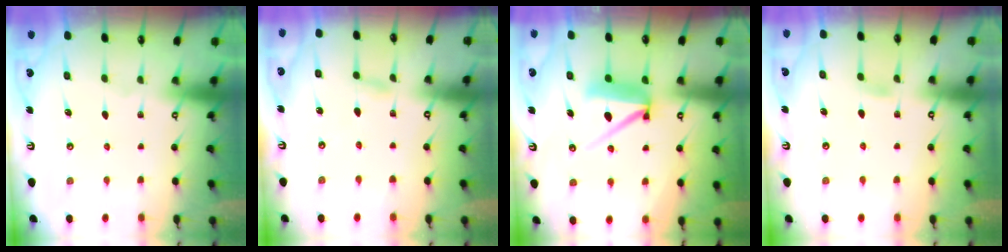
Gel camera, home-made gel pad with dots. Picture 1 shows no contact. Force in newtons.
{"total": 2.1, "press": 2.0, "slide": 0.2}
{"total": 8.3, "press": 8.2, "slide": 0.9}
{"total": 4.2, "press": 4.2, "slide": 0.6}